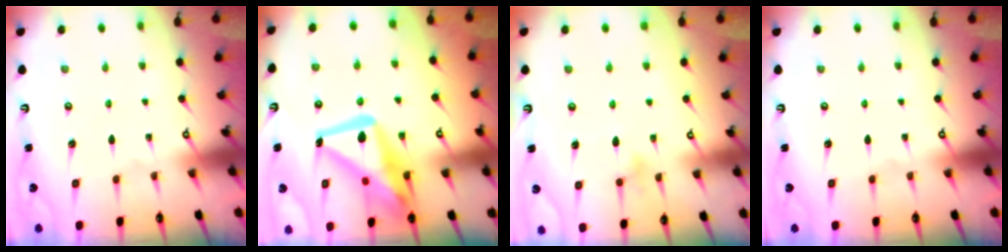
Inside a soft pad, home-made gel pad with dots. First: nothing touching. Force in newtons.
{"total": 18.3, "press": 18.2, "slide": 1.8}
{"total": 10.6, "press": 10.6, "slide": 0.5}
{"total": 0.0}